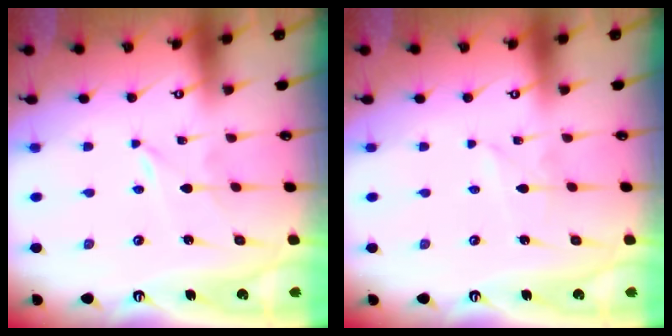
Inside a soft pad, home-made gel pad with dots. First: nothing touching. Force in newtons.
{"total": 1.6, "press": 1.6, "slide": 0.2}